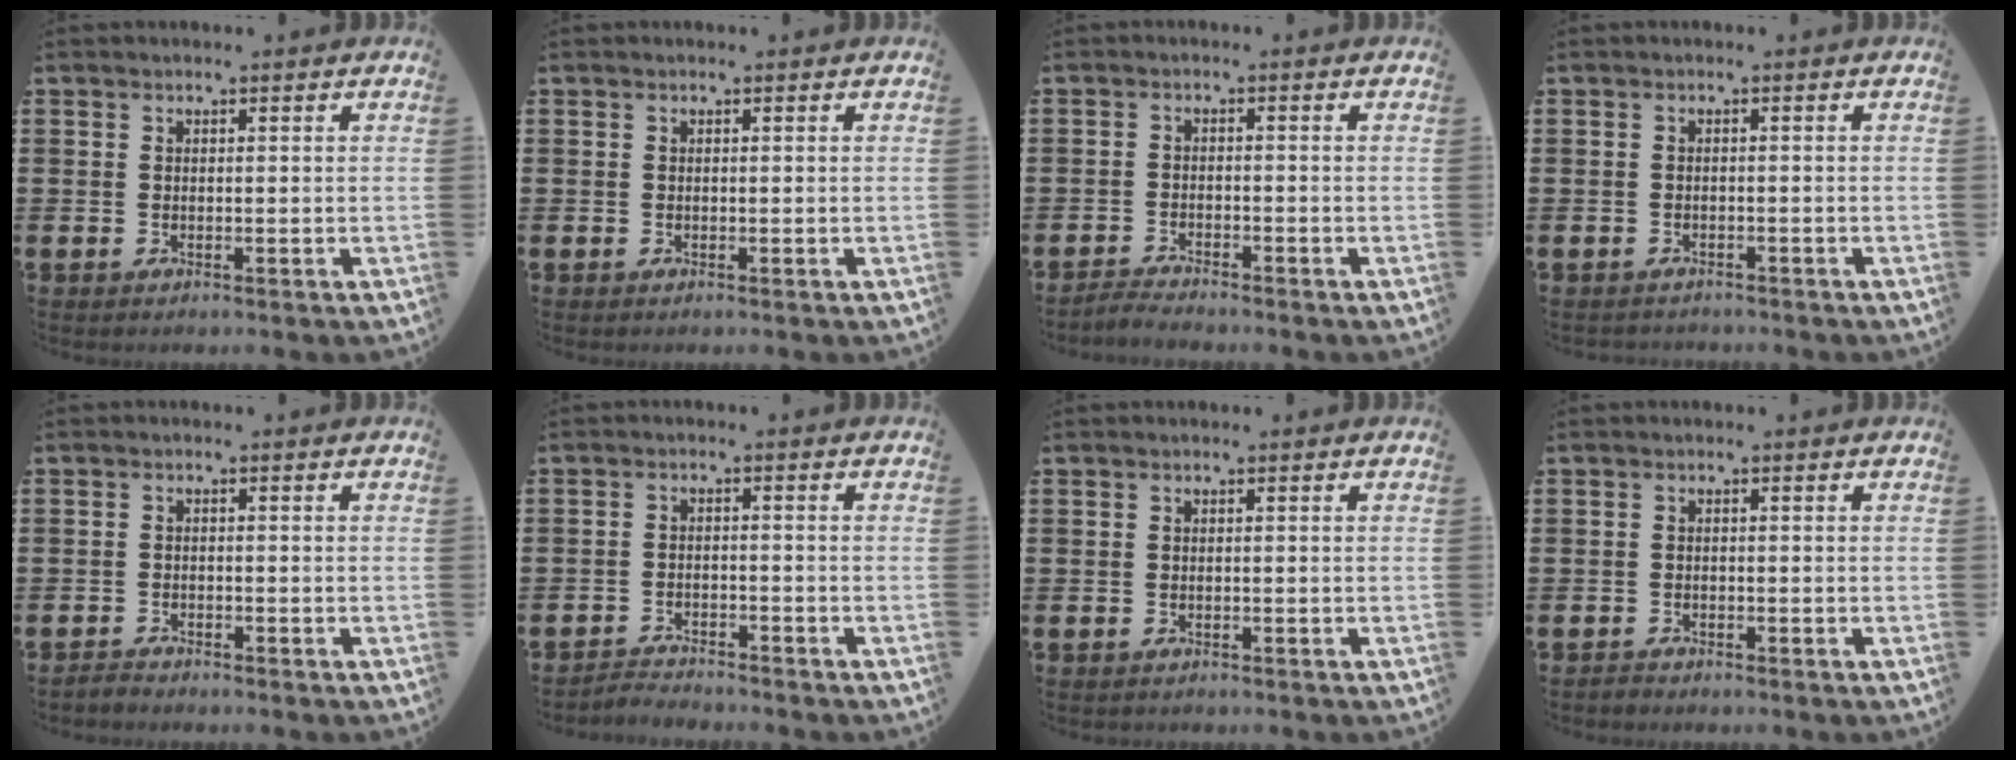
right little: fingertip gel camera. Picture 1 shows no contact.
{"total": 0.0}
{"total": 1.7, "force": [-1.6, -0.1, 0.1], "torque": [-0.006, 0.003, -0.033]}
{"total": 0.7, "force": [-0.7, 0.1, -0.1], "torque": [-0.001, -0.001, -0.015]}
{"total": 1.0, "force": [-1.0, 0.1, 0.0], "torque": [-0.003, 0.001, -0.021]}
{"total": 2.1, "force": [-2.1, 0.0, -0.3], "torque": [-0.003, 0.003, -0.048]}
{"total": 0.0}
{"total": 0.6, "force": [-0.6, 0.2, 0.0], "torque": [-0.002, -0.001, -0.013]}